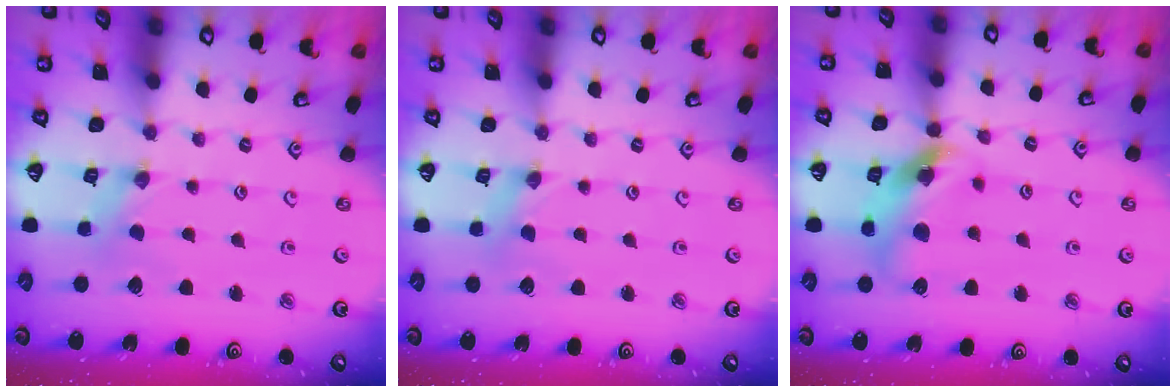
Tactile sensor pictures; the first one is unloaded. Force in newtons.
{"total": 0.0}
{"total": 13.8, "press": 13.7, "slide": 1.6}